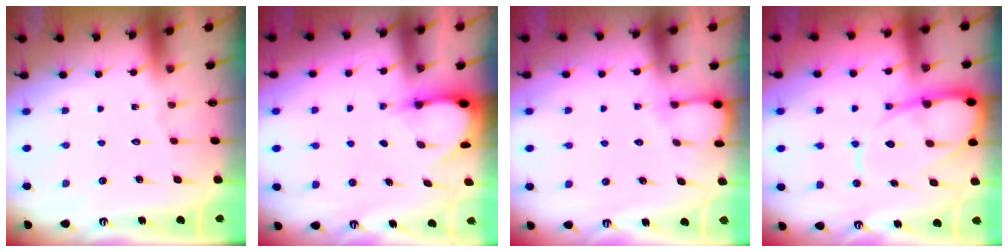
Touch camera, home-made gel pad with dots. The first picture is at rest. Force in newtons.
{"total": 3.3, "press": 3.2, "slide": 0.4}
{"total": 3.3, "press": 3.3, "slide": 0.4}
{"total": 12.3, "press": 12.3, "slide": 1.3}